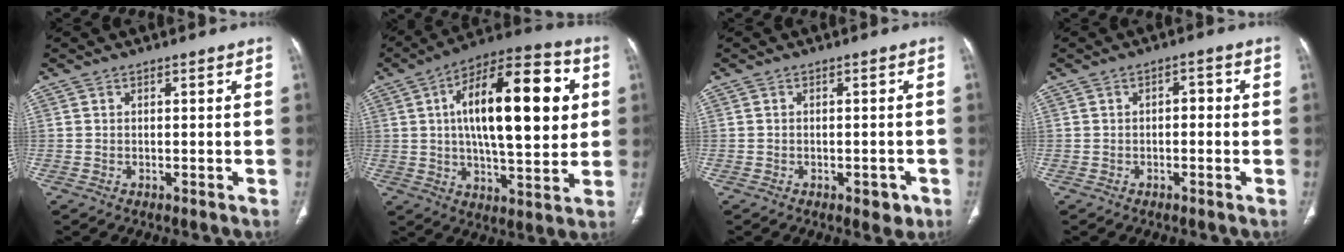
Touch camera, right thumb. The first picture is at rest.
{"total": 24.7, "force": [4.8, 9.8, 22.1], "torque": [-0.323, 0.006, 0.063]}
{"total": 2.9, "force": [-1.4, 1.6, 2.0], "torque": [-0.011, 0.003, -0.015]}
{"total": 2.5, "force": [-0.1, 1.5, 2.0], "torque": [-0.022, 0.011, -0.008]}